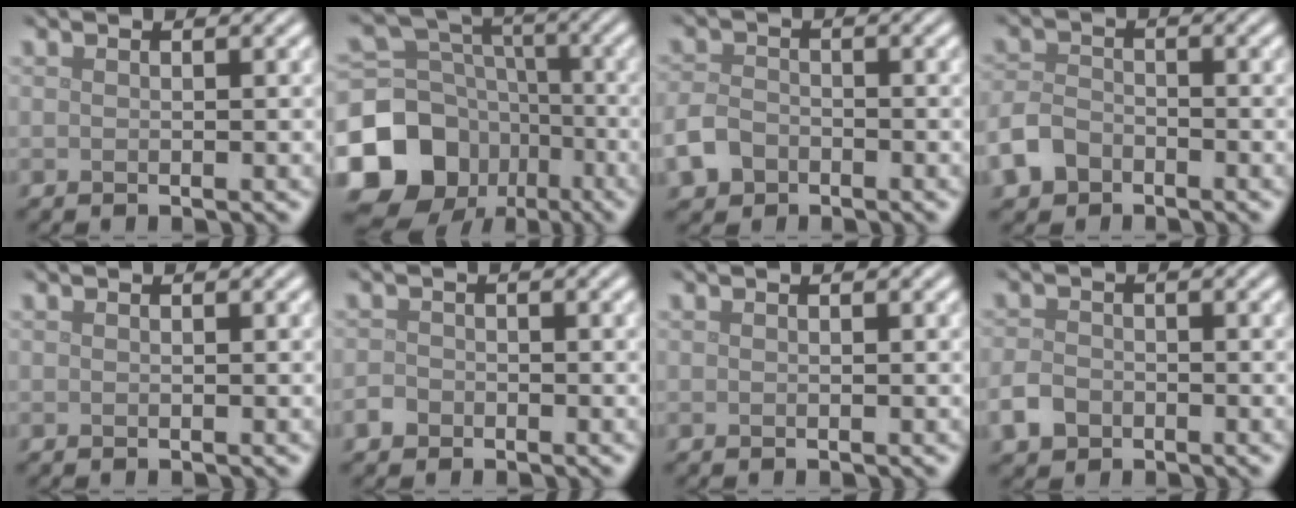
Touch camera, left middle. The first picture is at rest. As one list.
[{"total": 15.2, "force": [-7.4, 12.1, 5.4], "torque": [-0.139, -0.014, -0.135]}, {"total": 3.1, "force": [-1.8, 2.2, 1.4], "torque": [-0.032, -0.003, -0.041]}, {"total": 3.7, "force": [-2.3, 2.4, 1.5], "torque": [-0.035, -0.001, -0.053]}, {"total": 0.0}, {"total": 1.3, "force": [-0.8, 0.9, 0.3], "torque": [-0.003, 0.001, -0.018]}, {"total": 0.0}, {"total": 2.5, "force": [-1.4, 1.8, 1.1], "torque": [-0.021, -0.001, -0.032]}]